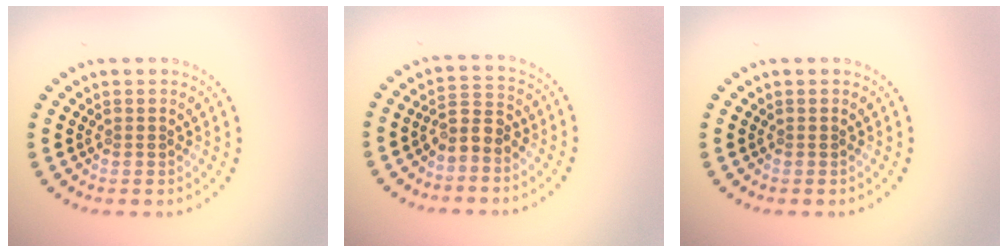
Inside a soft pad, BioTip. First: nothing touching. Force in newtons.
{"total": 2.4, "press": 2.0, "slide": 1.3}
{"total": 0.0}